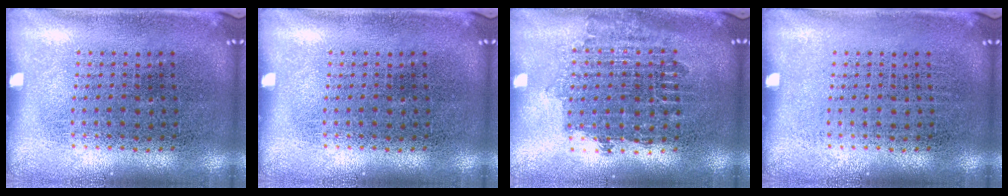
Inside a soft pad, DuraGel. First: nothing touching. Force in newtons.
{"total": 0.0}
{"total": 1.7, "press": 1.4, "slide": 1.0}
{"total": 0.0}